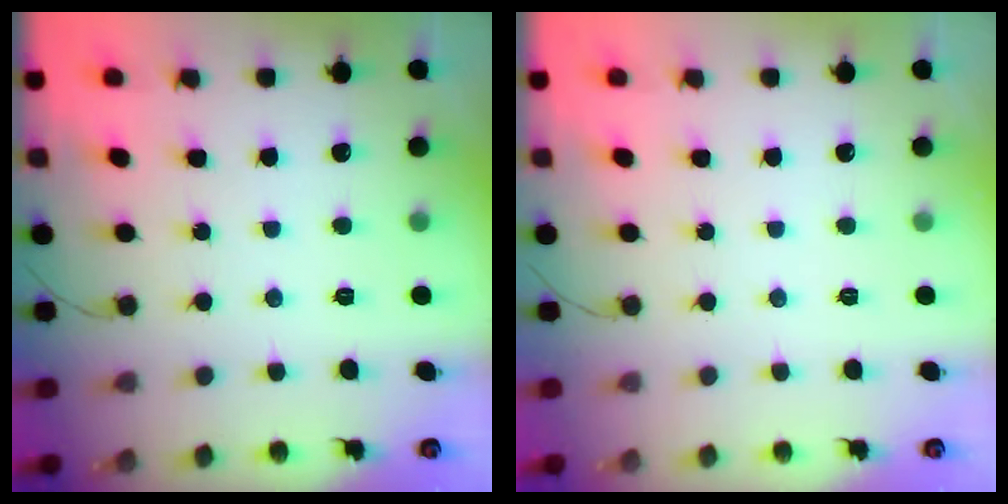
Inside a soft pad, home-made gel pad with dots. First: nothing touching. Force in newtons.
{"total": 0.0}